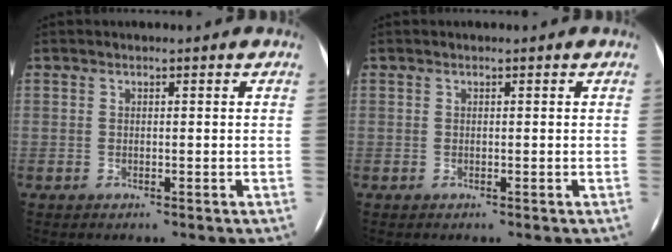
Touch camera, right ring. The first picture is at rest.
{"total": 0.0}